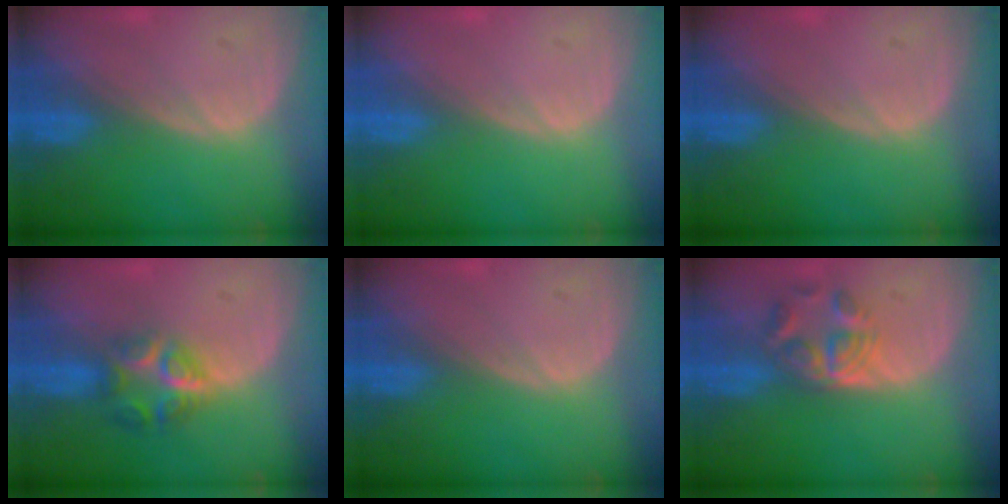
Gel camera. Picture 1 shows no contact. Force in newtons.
{"total": 0.0}
{"total": 0.0}
{"total": 6.1, "press": 5.5, "slide": 2.6}
{"total": 0.0}
{"total": 5.9, "press": 4.8, "slide": 3.4}